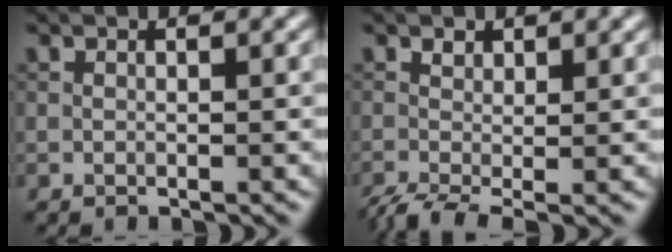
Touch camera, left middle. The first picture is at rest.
{"total": 2.3, "force": [-0.9, 1.0, 1.9], "torque": [-0.047, -0.006, -0.024]}